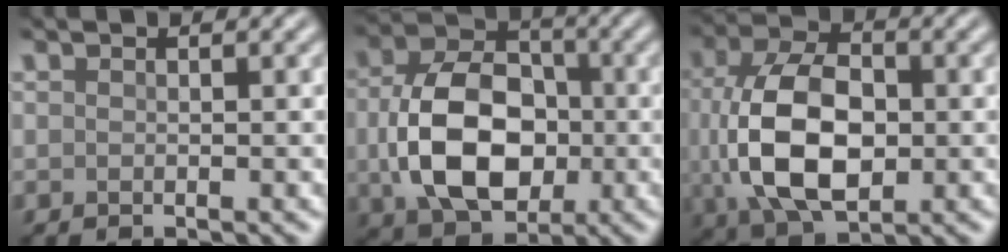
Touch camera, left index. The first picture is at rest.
{"total": 10.2, "force": [-0.9, 7.2, 7.1], "torque": [-0.149, -0.005, -0.013]}
{"total": 10.5, "force": [-0.3, 6.7, 8.1], "torque": [-0.174, -0.002, -0.003]}